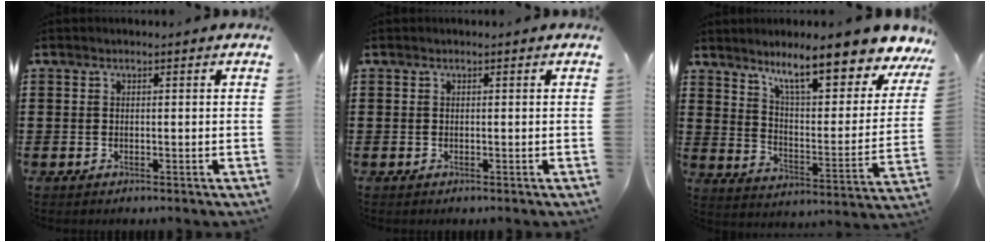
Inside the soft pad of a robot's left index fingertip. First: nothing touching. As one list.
[{"total": 0.0}, {"total": 12.3, "force": [9.8, 1.3, 7.4], "torque": [-0.142, -0.058, 0.160]}]